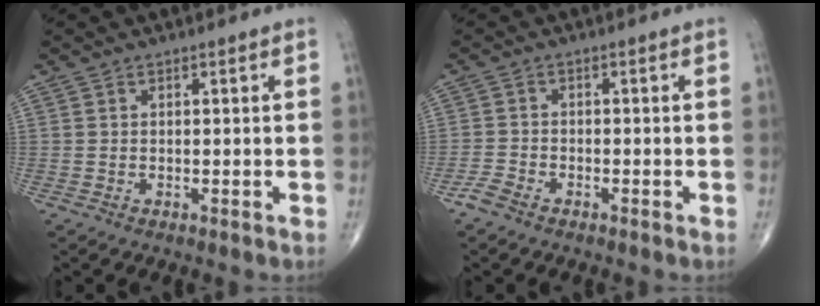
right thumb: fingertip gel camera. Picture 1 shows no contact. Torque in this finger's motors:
{"motor_torque": [1.05, 1.63, -0.18, -0.16, 0.00]}